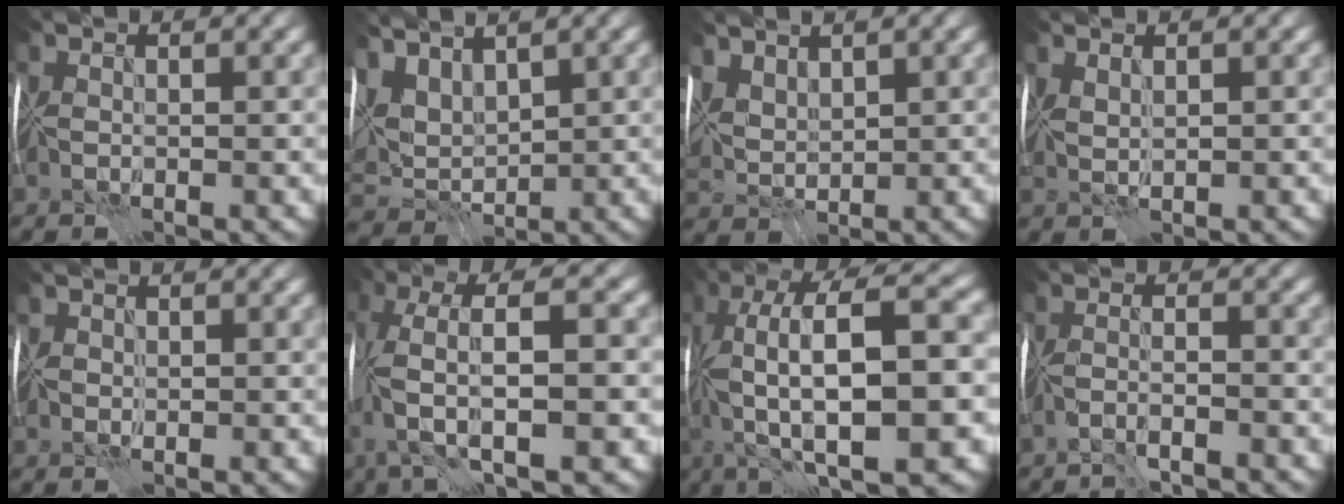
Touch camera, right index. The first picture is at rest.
{"total": 7.3, "force": [5.0, 3.6, 4.0], "torque": [-0.106, 0.026, 0.091]}
{"total": 5.1, "force": [3.7, 2.5, 2.4], "torque": [-0.066, 0.011, 0.081]}
{"total": 0.8, "force": [0.7, -0.4, 0.2], "torque": [-0.008, 0.000, 0.020]}
{"total": 1.3, "force": [0.8, 1.0, 0.3], "torque": [0.002, 0.014, 0.004]}
{"total": 7.7, "force": [-0.4, 1.7, 7.5], "torque": [-0.144, 0.024, -0.012]}
{"total": 12.1, "force": [0.4, 3.1, 11.7], "torque": [-0.209, 0.023, 0.006]}
{"total": 2.6, "force": [-2.4, -0.7, 0.4], "torque": [-0.005, 0.005, -0.045]}